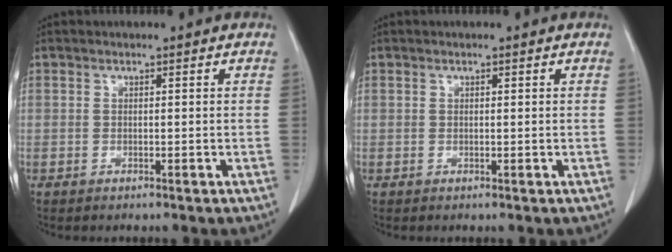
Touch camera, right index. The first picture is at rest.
{"total": 0.0}